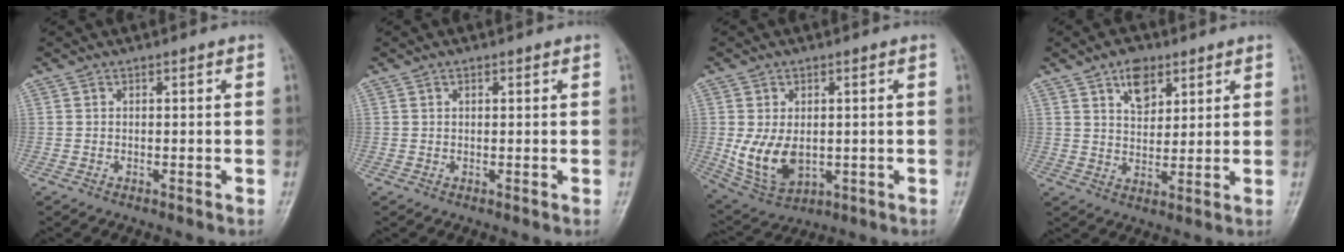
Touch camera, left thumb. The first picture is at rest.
{"total": 0.7, "force": [0.4, 0.4, 0.4], "torque": [-0.004, -0.001, 0.005]}
{"total": 9.7, "force": [-0.6, 6.4, 7.3], "torque": [-0.125, -0.011, 0.009]}
{"total": 6.6, "force": [3.7, 4.0, 3.8], "torque": [-0.038, -0.022, 0.061]}